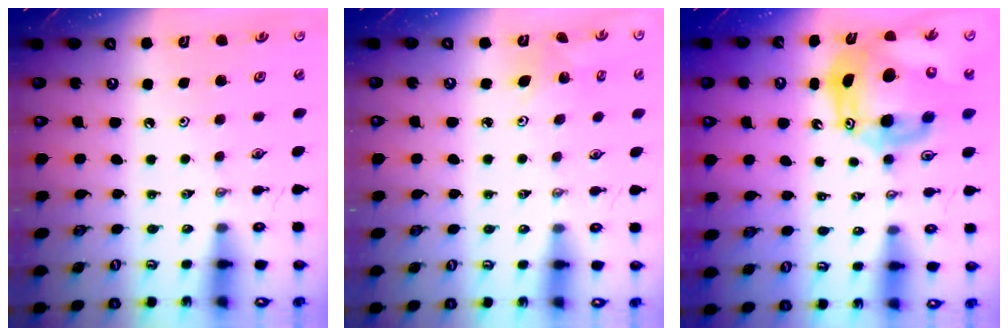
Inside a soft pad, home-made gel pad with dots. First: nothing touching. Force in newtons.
{"total": 2.7, "press": 2.7, "slide": 0.3}
{"total": 17.6, "press": 17.4, "slide": 2.7}